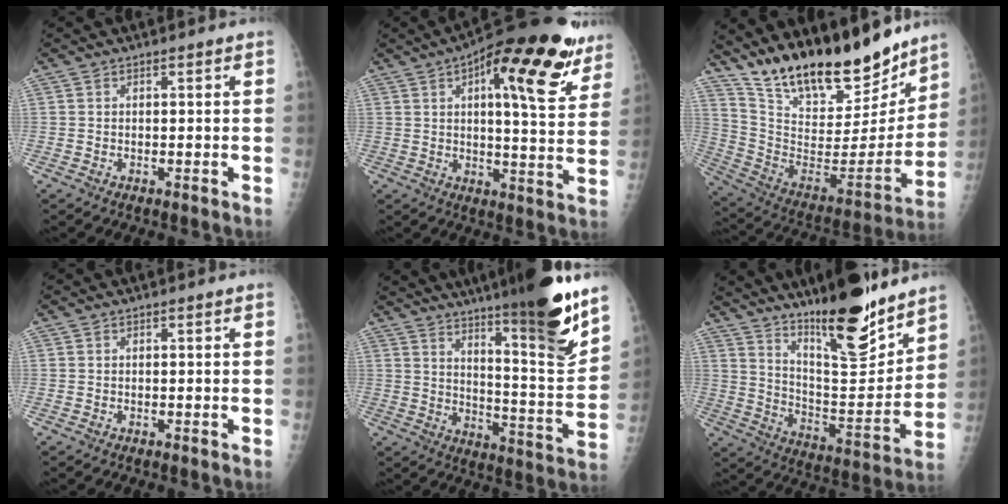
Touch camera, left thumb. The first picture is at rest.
{"total": 22.1, "force": [11.8, 7.3, 17.2], "torque": [-0.209, -0.030, 0.163]}
{"total": 25.2, "force": [20.2, 8.8, 12.2], "torque": [-0.171, -0.095, 0.341]}
{"total": 0.0}
{"total": 21.5, "force": [14.9, 2.3, 15.2], "torque": [-0.197, -0.088, 0.230]}
{"total": 20.0, "force": [15.2, 4.8, 12.2], "torque": [-0.154, -0.111, 0.253]}